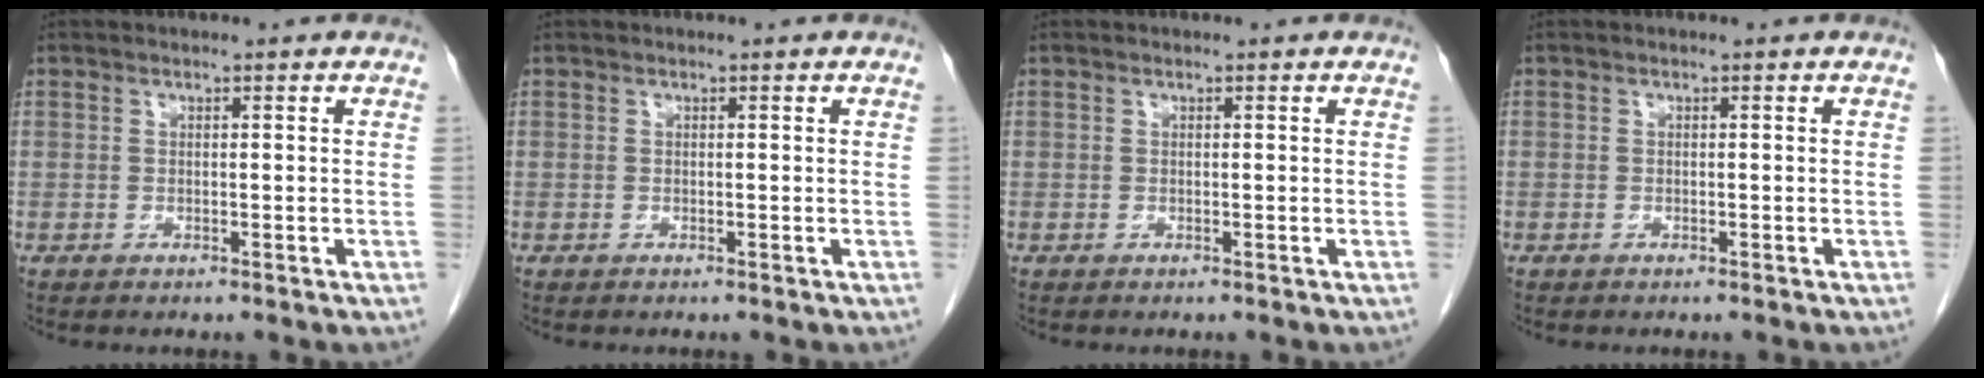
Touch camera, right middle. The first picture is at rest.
{"total": 0.0}
{"total": 0.0}
{"total": 0.0}